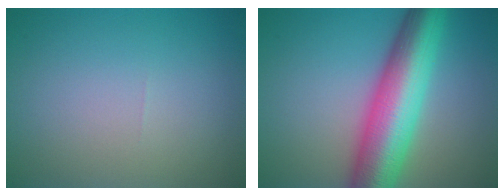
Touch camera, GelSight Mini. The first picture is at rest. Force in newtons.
{"total": 10.7, "press": 10.7, "slide": 0.2}